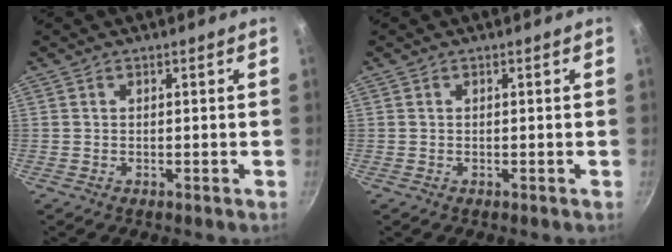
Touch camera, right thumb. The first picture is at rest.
{"total": 0.0}